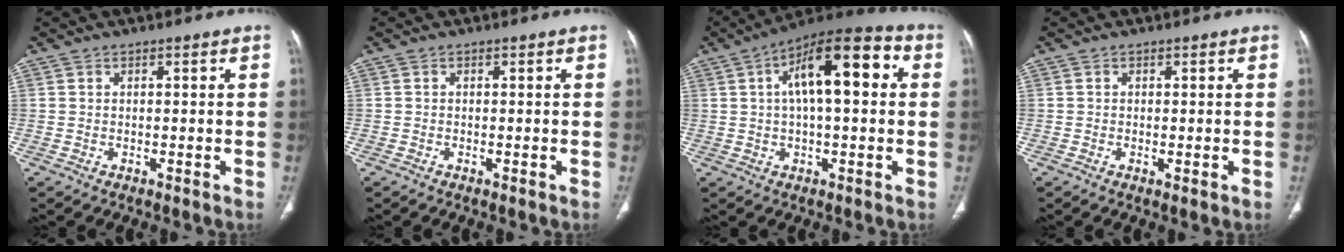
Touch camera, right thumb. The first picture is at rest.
{"total": 0.0}
{"total": 16.1, "force": [3.5, 6.3, 14.4], "torque": [-0.208, 0.032, 0.046]}
{"total": 1.0, "force": [-0.2, 0.3, 0.9], "torque": [-0.018, -0.004, -0.003]}